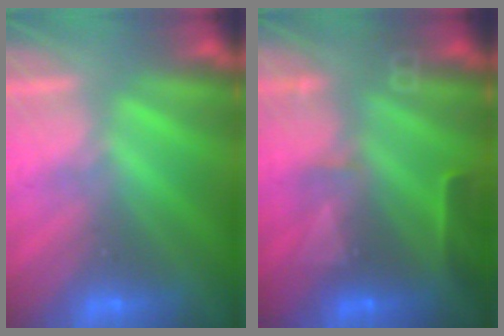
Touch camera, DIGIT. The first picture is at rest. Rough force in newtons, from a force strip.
{"total": 8.3}